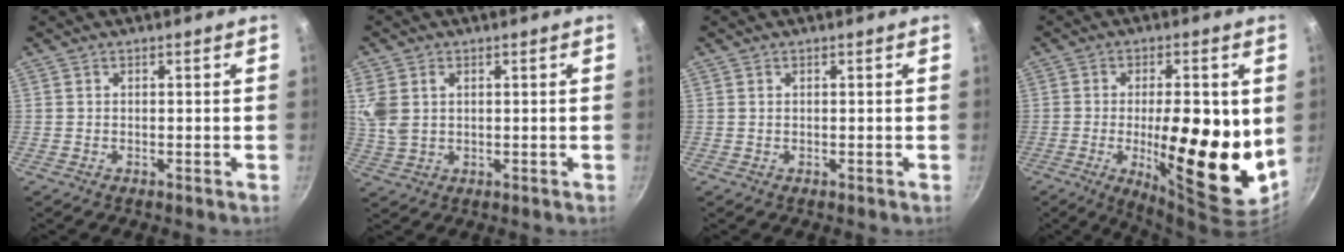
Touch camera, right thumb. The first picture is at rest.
{"total": 6.4, "force": [1.8, 4.5, 4.2], "torque": [-0.088, -0.001, 0.041]}
{"total": 0.0}
{"total": 18.6, "force": [-1.1, 6.2, 17.5], "torque": [-0.252, -0.013, -0.013]}